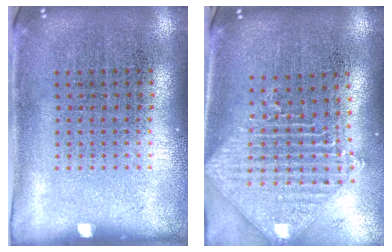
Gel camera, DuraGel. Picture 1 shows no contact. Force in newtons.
{"total": 2.2, "press": 1.7, "slide": 1.3}